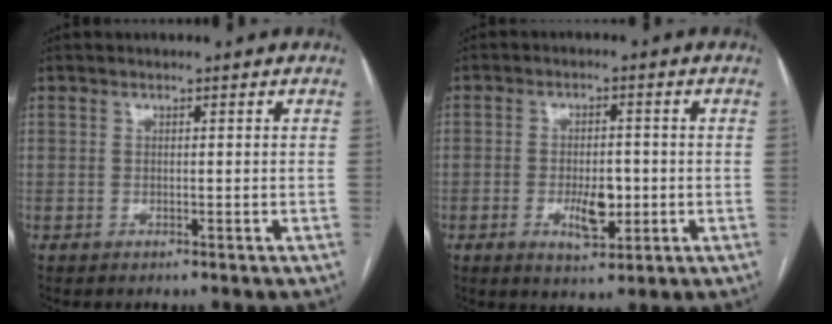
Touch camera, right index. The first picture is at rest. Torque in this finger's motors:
{"motor_torque": [0.04, 0.12, 0.02, 0.01]}